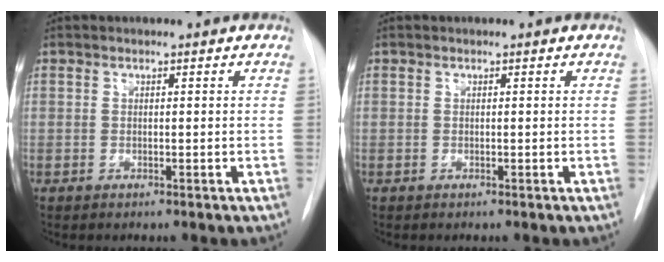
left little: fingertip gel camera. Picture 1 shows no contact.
{"total": 0.0}